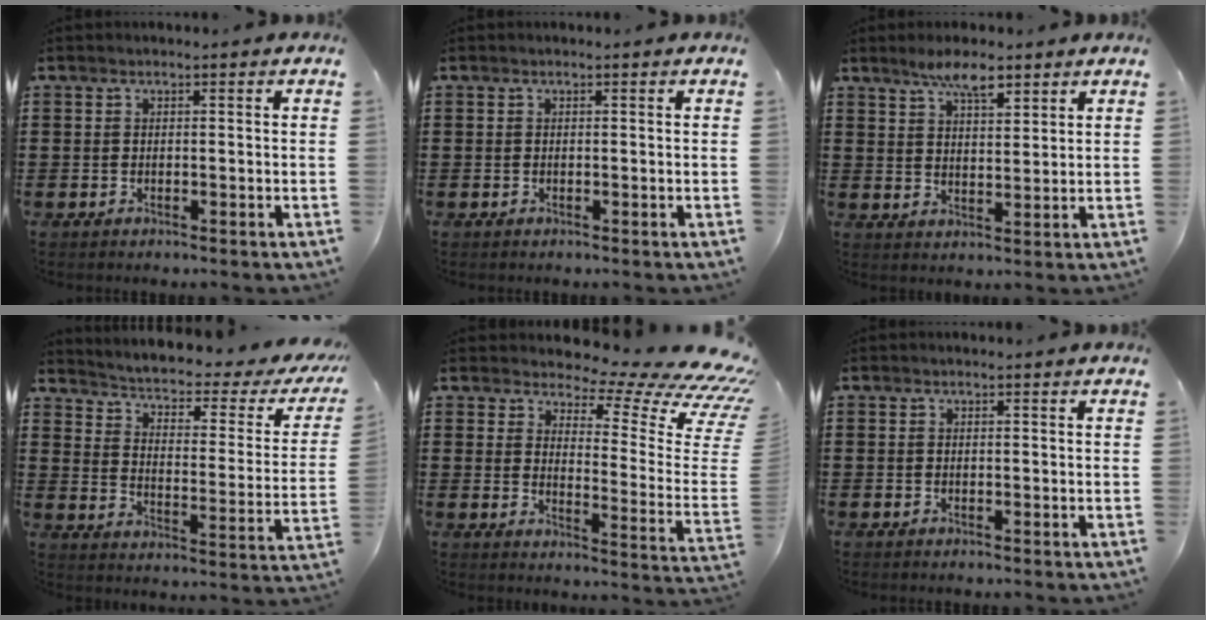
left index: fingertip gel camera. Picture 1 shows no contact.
{"total": 0.0}
{"total": 5.4, "force": [4.0, 1.8, 3.2], "torque": [-0.057, -0.004, 0.067]}
{"total": 2.5, "force": [1.2, 0.6, 2.1], "torque": [-0.052, -0.023, 0.008]}
{"total": 7.9, "force": [5.9, 1.9, 5.0], "torque": [-0.085, -0.056, 0.096]}
{"total": 0.0}